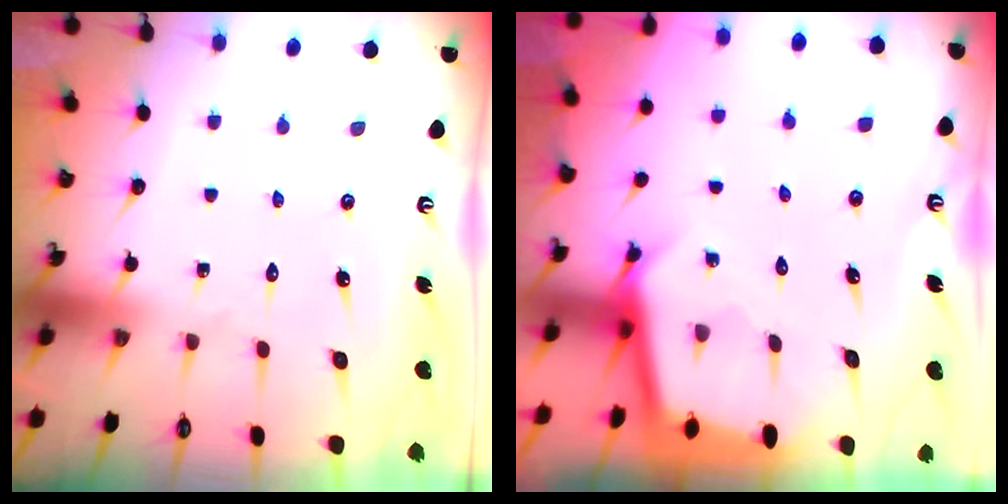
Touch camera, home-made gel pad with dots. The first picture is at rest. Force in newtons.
{"total": 2.8, "press": 2.8, "slide": 0.0}